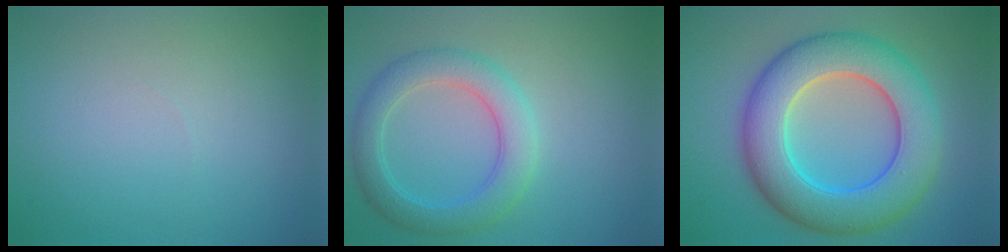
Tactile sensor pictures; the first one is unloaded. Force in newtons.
{"total": 4.4, "press": 4.4, "slide": 0.2}
{"total": 10.4, "press": 10.4, "slide": 0.2}